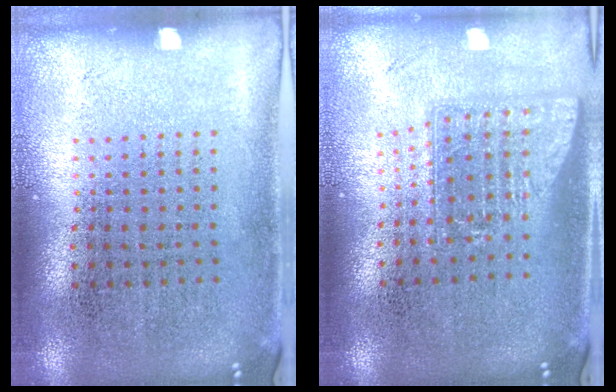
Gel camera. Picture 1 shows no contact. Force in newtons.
{"total": 1.6, "press": 1.2, "slide": 1.0}